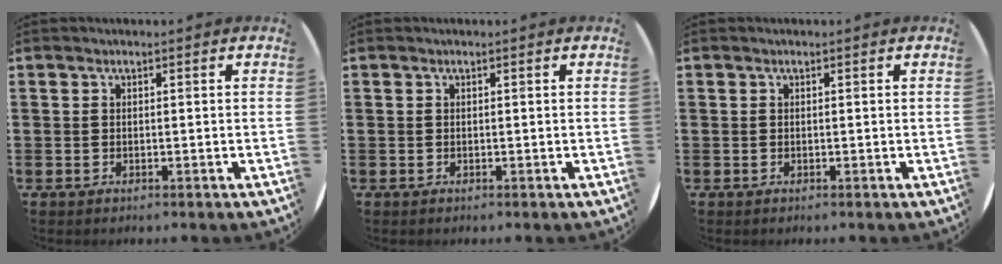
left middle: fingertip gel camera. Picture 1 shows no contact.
{"total": 0.0}
{"total": 0.0}